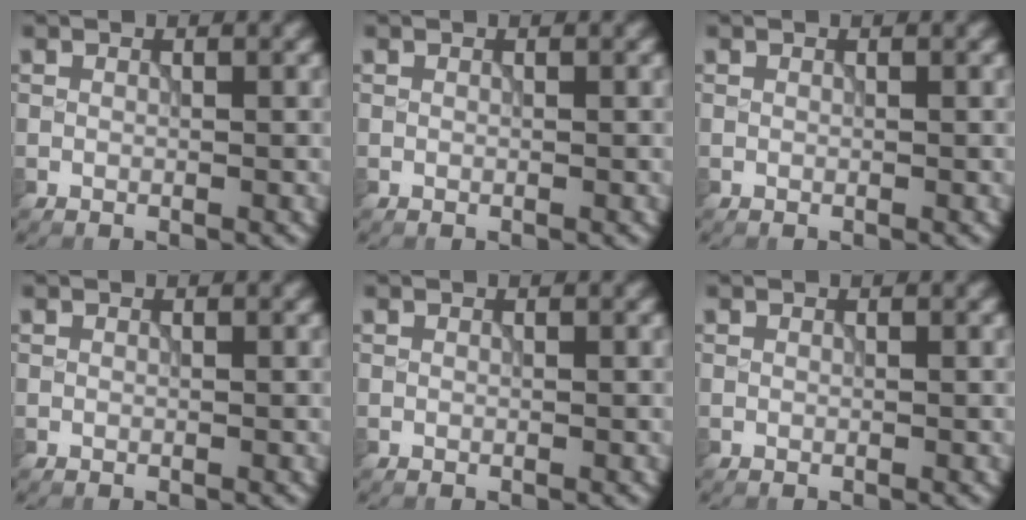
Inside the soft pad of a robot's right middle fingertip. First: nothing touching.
{"total": 0.0}
{"total": 0.0}
{"total": 0.0}
{"total": 0.0}
{"total": 0.0}